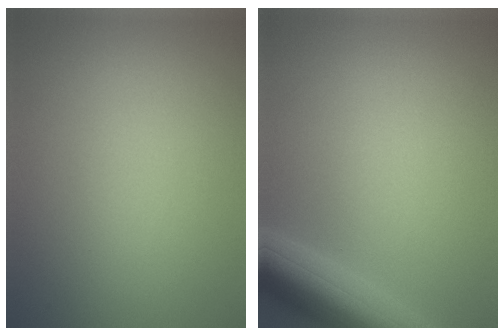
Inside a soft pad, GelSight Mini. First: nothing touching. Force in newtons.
{"total": 6.6, "press": 6.5, "slide": 0.4}